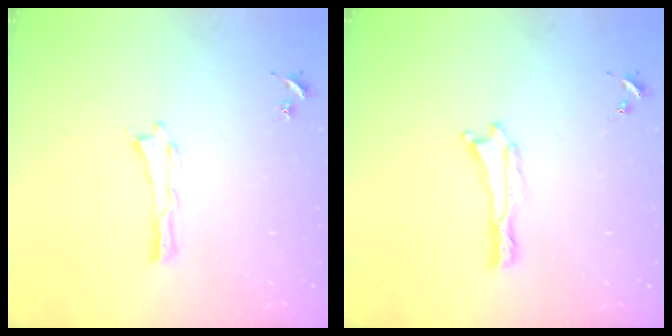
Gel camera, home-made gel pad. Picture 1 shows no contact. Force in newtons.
{"total": 0.0}